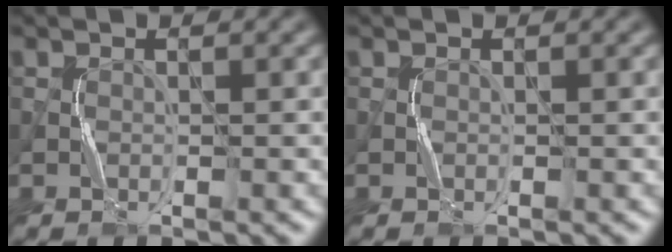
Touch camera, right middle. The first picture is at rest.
{"total": 0.0}